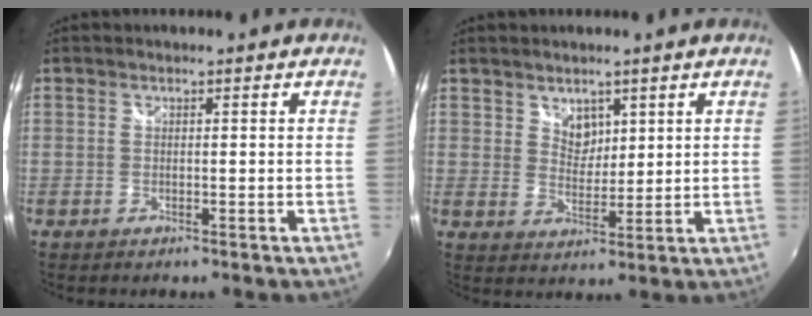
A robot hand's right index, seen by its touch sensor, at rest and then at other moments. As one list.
[{"total": 4.1, "force": [2.6, 2.8, 1.4], "torque": [-0.013, 0.000, 0.047]}]